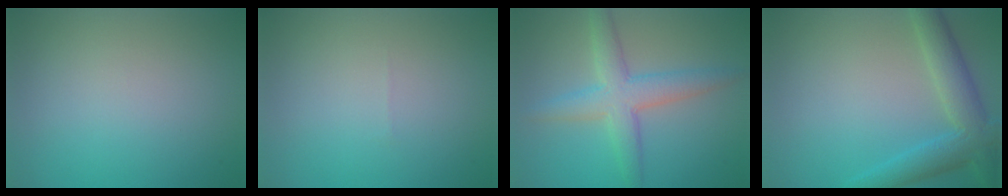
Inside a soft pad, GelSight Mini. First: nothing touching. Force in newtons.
{"total": 0.0}
{"total": 4.9, "press": 4.9, "slide": 0.1}
{"total": 5.1, "press": 5.1, "slide": 0.2}